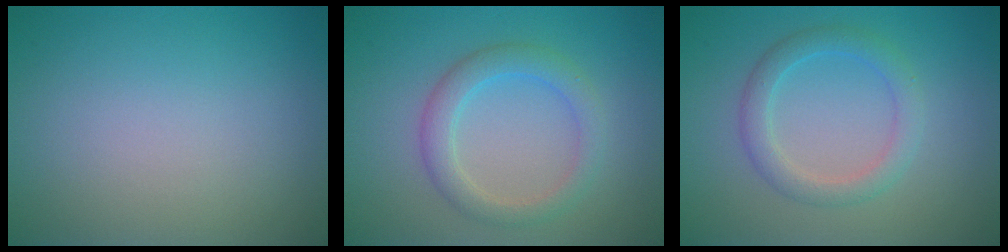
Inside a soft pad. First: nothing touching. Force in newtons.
{"total": 3.1, "press": 3.1, "slide": 0.1}
{"total": 2.7, "press": 2.7, "slide": 0.1}